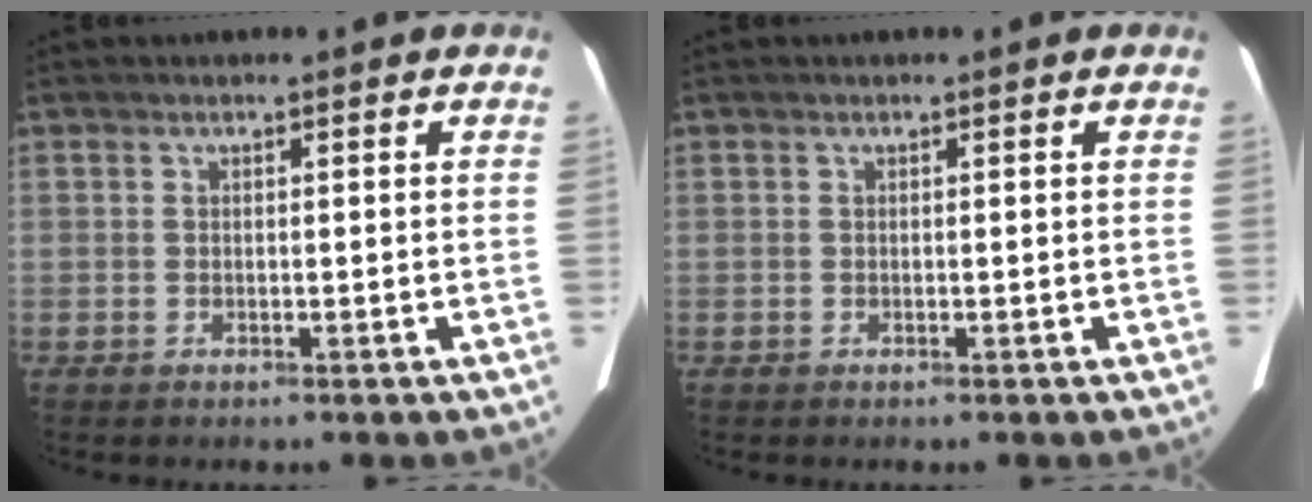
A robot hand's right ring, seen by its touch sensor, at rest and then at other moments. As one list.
[{"total": 0.0}]